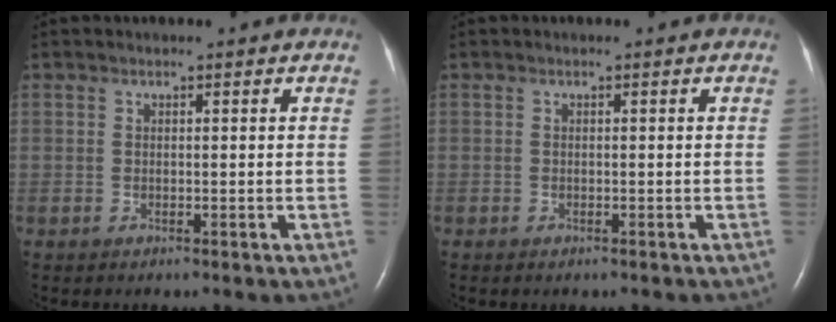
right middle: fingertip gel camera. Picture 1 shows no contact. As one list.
[{"total": 1.3, "force": [-1.0, 0.4, 0.7], "torque": [-0.012, -0.003, -0.008]}]